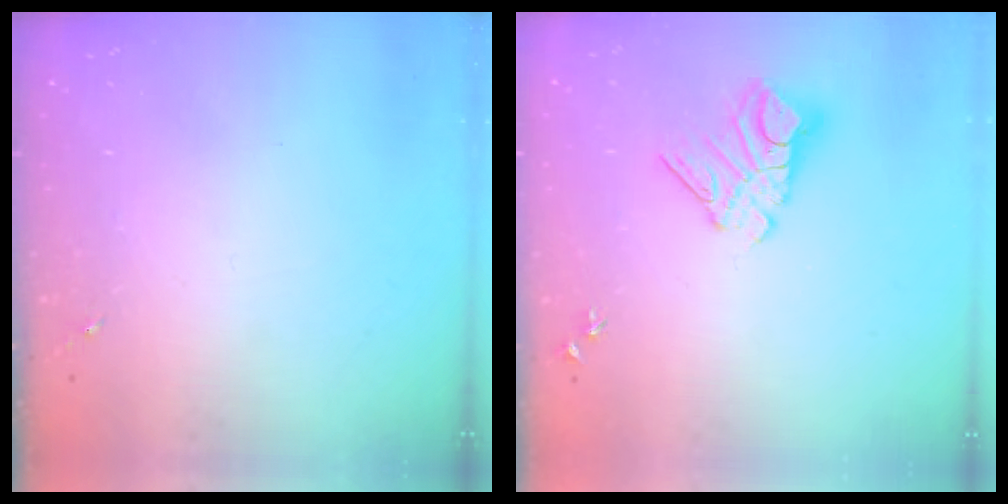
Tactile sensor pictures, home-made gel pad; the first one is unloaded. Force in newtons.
{"total": 11.6, "press": 11.6, "slide": 1.2}